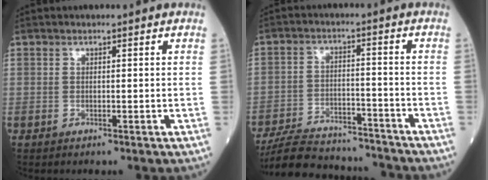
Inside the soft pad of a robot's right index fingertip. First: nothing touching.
{"total": 16.5, "force": [-15.1, 4.5, 4.9], "torque": [-0.104, 0.008, -0.232]}